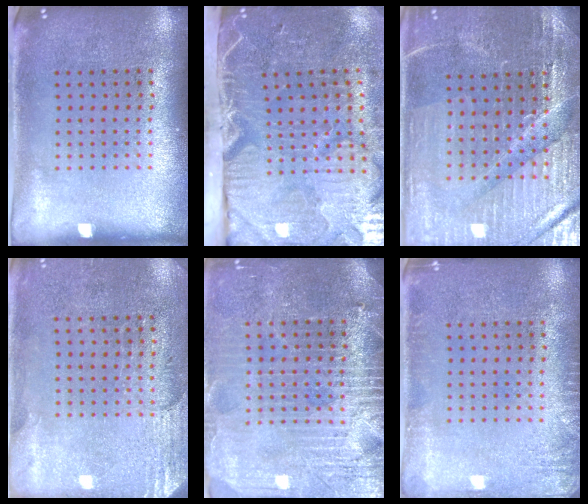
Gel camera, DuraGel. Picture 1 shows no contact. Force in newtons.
{"total": 5.4, "press": 4.5, "slide": 3.1}
{"total": 3.5, "press": 3.5, "slide": 0.6}
{"total": 2.8, "press": 2.4, "slide": 1.4}
{"total": 3.7, "press": 3.5, "slide": 1.4}
{"total": 1.6, "press": 1.6, "slide": 0.2}